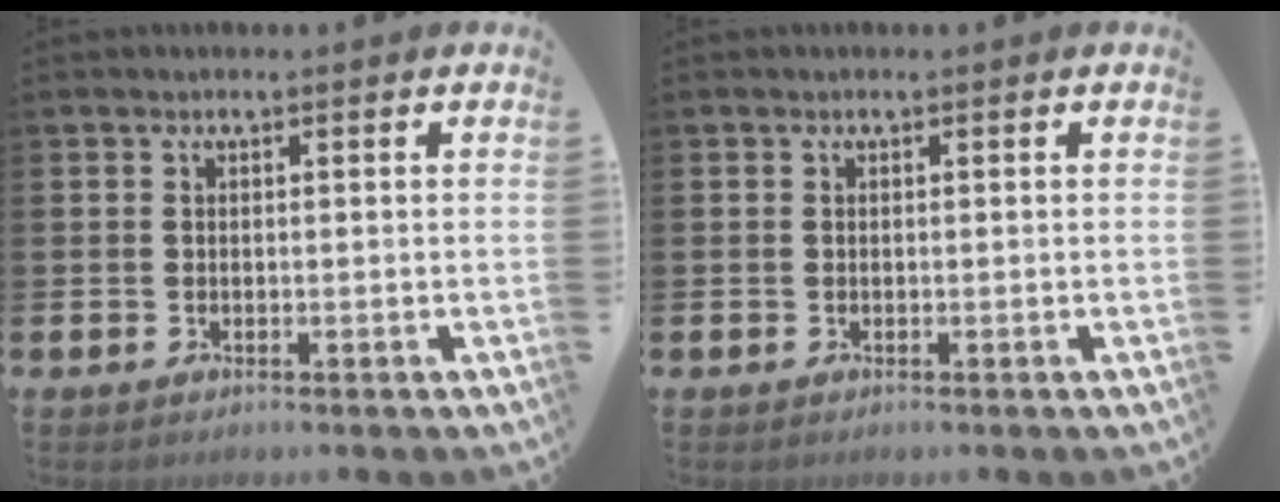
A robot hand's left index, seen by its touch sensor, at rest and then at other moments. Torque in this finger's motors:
{"motor_torque": [-0.03, 0.03, -0.02, 0.00]}